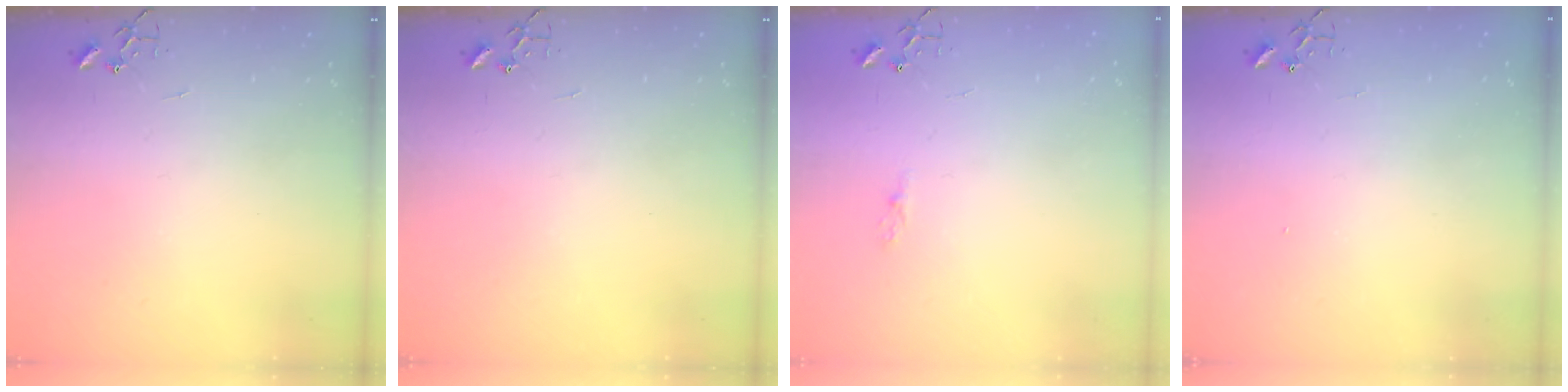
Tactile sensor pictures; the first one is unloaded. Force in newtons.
{"total": 0.0}
{"total": 3.3, "press": 3.3, "slide": 0.4}
{"total": 1.3, "press": 1.2, "slide": 0.1}